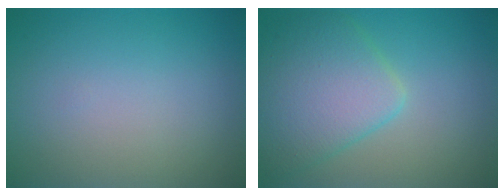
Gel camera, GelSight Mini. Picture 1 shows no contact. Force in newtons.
{"total": 5.7, "press": 5.7, "slide": 0.2}